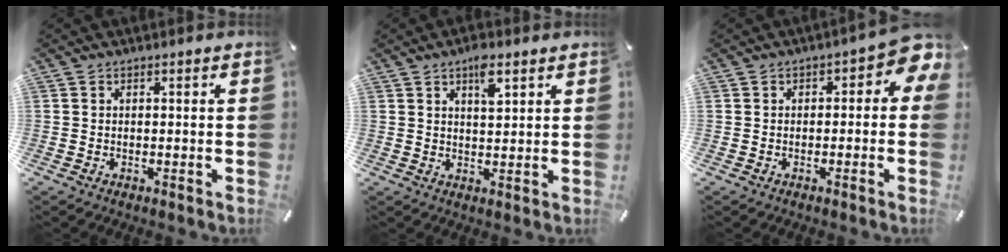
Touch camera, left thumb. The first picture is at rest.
{"total": 5.2, "force": [3.0, 2.1, 3.7], "torque": [-0.055, -0.006, 0.048]}
{"total": 4.8, "force": [0.2, 2.8, 3.8], "torque": [-0.049, 0.001, -0.003]}